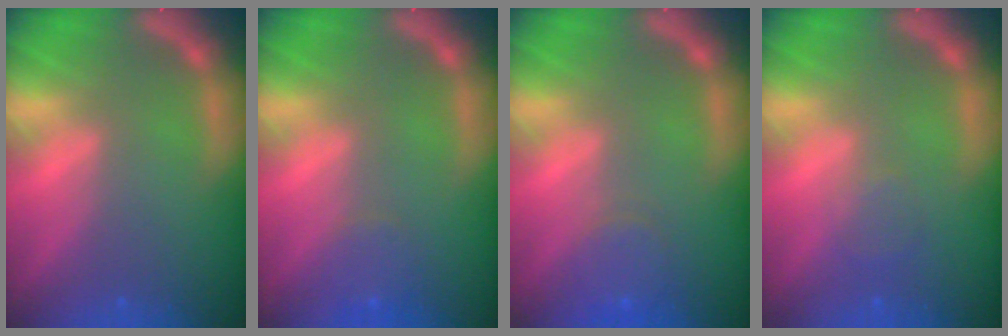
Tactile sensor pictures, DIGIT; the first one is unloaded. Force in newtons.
{"total": 1.9}
{"total": 3.0}
{"total": 1.5}